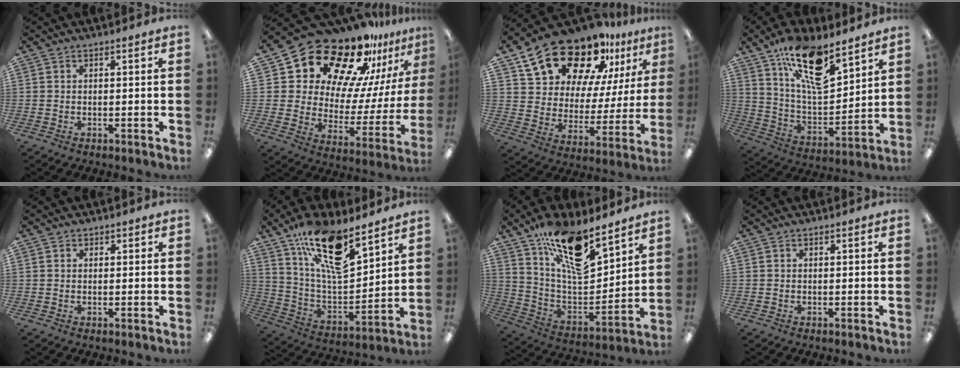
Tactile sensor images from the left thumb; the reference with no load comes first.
{"total": 23.0, "force": [18.9, 9.8, 8.6], "torque": [-0.147, -0.144, 0.336]}
{"total": 21.4, "force": [16.6, 9.6, 9.4], "torque": [-0.176, -0.106, 0.295]}
{"total": 18.8, "force": [12.6, 7.0, 12.0], "torque": [-0.202, -0.075, 0.215]}
{"total": 0.8, "force": [0.4, 0.7, 0.0], "torque": [0.008, 0.001, 0.006]}
{"total": 19.5, "force": [13.4, 7.0, 12.3], "torque": [-0.217, -0.080, 0.233]}
{"total": 19.0, "force": [13.6, 6.7, 11.4], "torque": [-0.195, -0.094, 0.237]}
{"total": 0.0}